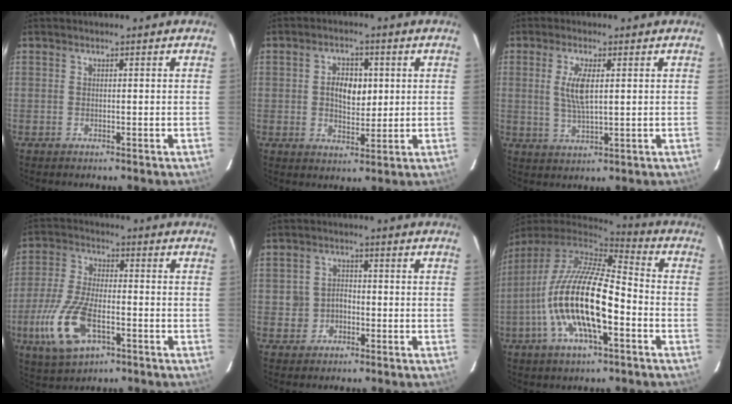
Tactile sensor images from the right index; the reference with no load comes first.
{"total": 6.3, "force": [0.9, 3.9, 4.9], "torque": [-0.085, 0.009, 0.017]}
{"total": 5.7, "force": [1.1, 1.6, 5.3], "torque": [-0.107, -0.002, 0.023]}
{"total": 14.2, "force": [-5.5, 6.7, 11.2], "torque": [-0.255, -0.012, -0.100]}
{"total": 3.7, "force": [-1.2, 3.4, 0.8], "torque": [-0.020, 0.014, -0.017]}
{"total": 19.2, "force": [-5.5, 6.2, 17.3], "torque": [-0.328, -0.023, -0.105]}